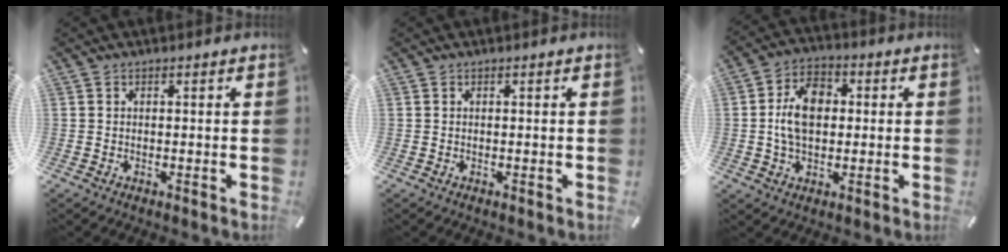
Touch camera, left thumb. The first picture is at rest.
{"total": 0.0}
{"total": 10.1, "force": [0.5, 7.0, 7.3], "torque": [-0.144, 0.008, 0.005]}